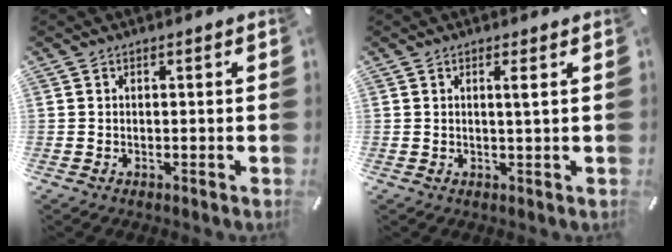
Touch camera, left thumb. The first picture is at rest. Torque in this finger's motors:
{"motor_torque": [0.14, 0.39, 0.23, -0.17, 0.00]}